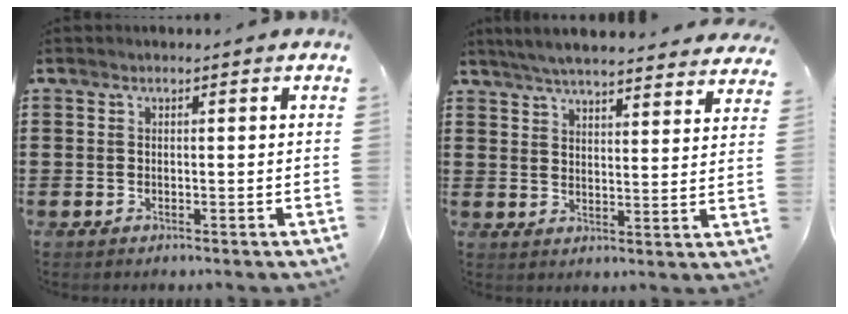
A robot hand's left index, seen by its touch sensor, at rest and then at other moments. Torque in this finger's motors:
{"motor_torque": [2.14, 0.00, 0.17, -0.04]}